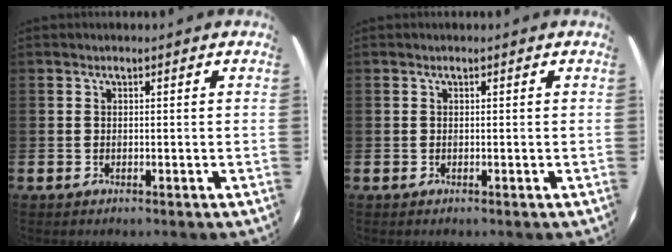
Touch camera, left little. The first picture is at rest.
{"total": 0.0}